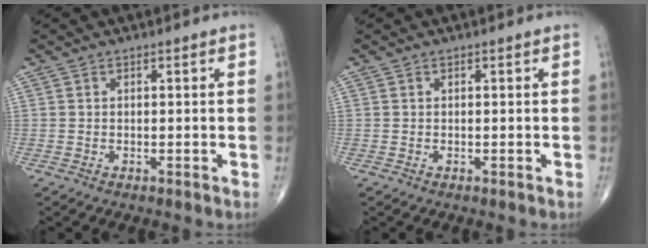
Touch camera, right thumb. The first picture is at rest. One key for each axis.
{"total": 0.0}